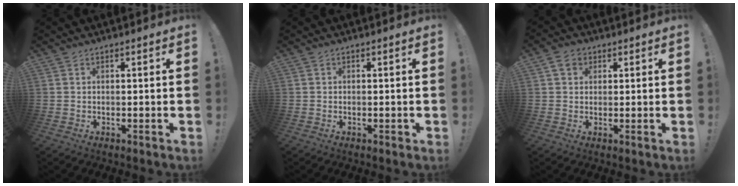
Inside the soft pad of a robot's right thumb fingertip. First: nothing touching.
{"total": 0.6, "force": [0.0, 0.5, 0.3], "torque": [-0.006, 0.003, 0.000]}
{"total": 4.4, "force": [2.0, 3.4, 2.0], "torque": [-0.031, 0.000, 0.037]}